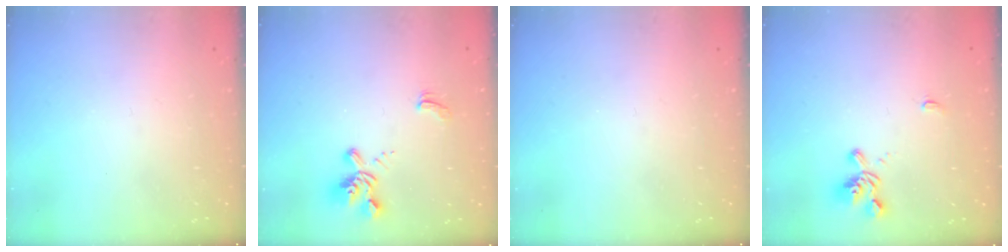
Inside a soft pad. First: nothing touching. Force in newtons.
{"total": 2.4, "press": 2.1, "slide": 1.2}
{"total": 0.0}
{"total": 1.2, "press": 0.7, "slide": 1.0}